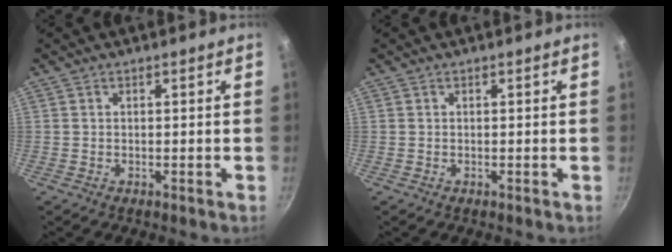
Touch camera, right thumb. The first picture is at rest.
{"total": 0.0}